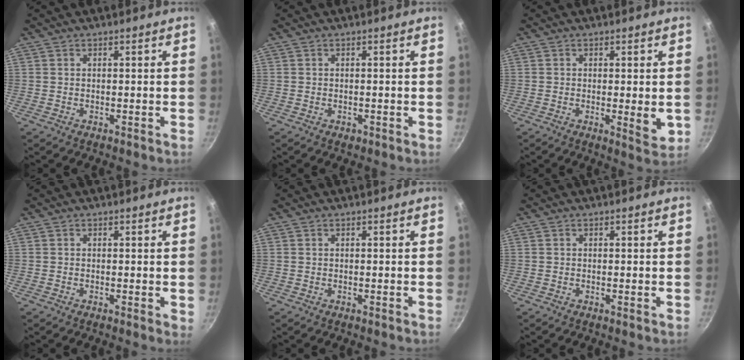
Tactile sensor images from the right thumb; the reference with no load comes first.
{"total": 0.9, "force": [-0.5, 0.7, 0.5], "torque": [-0.007, 0.001, -0.004]}
{"total": 4.4, "force": [-0.3, 1.4, 4.1], "torque": [-0.060, -0.014, -0.003]}
{"total": 0.8, "force": [0.0, 0.3, 0.7], "torque": [-0.009, -0.003, -0.002]}
{"total": 0.0}
{"total": 0.0}